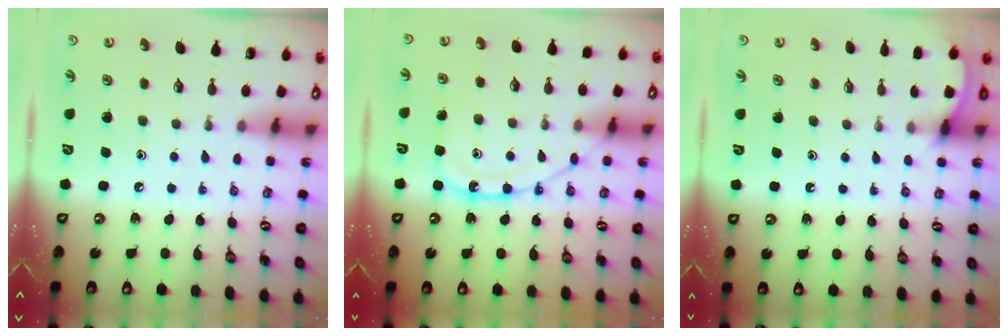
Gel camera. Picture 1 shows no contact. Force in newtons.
{"total": 13.2, "press": 13.1, "slide": 1.2}
{"total": 2.6, "press": 2.6, "slide": 0.3}